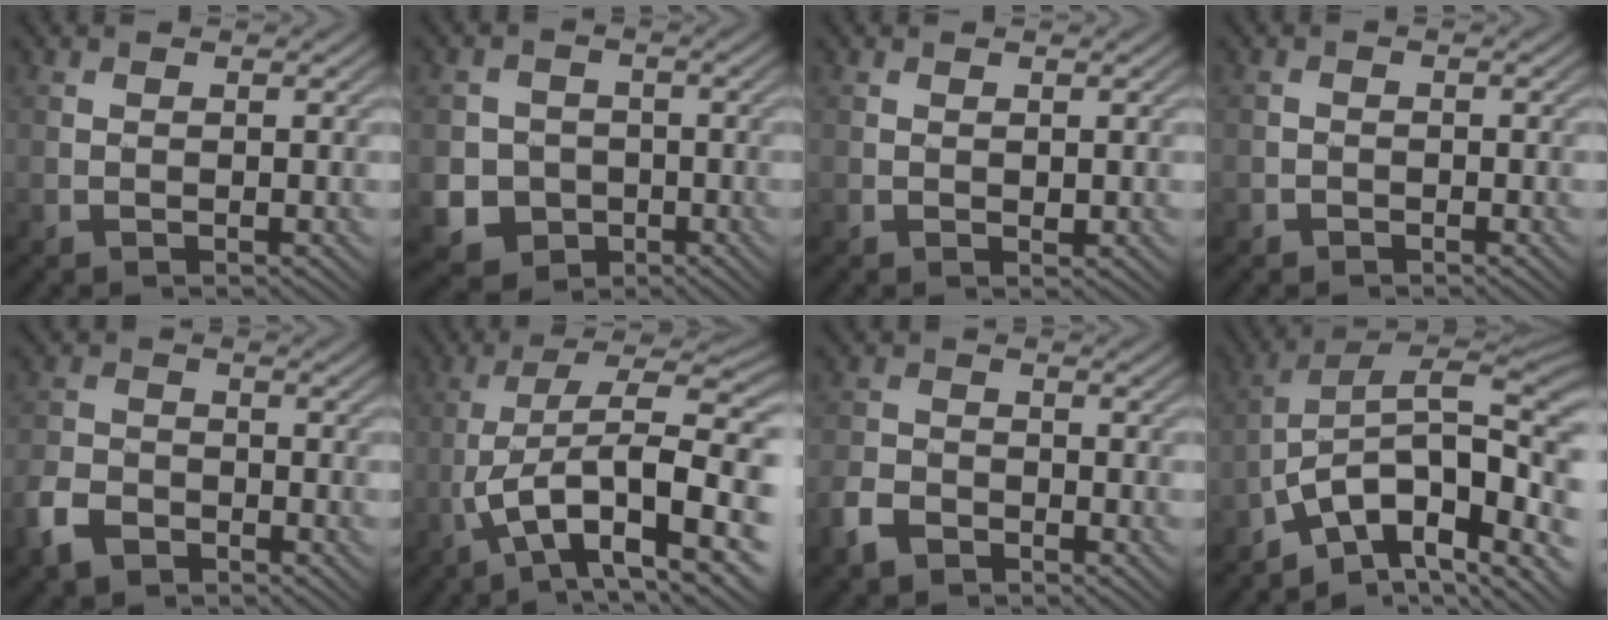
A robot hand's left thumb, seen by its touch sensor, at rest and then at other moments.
{"total": 6.6, "force": [-2.0, 6.1, 1.7], "torque": [-0.053, -0.015, -0.058]}
{"total": 0.6, "force": [0.2, 0.3, 0.4], "torque": [-0.009, -0.004, 0.006]}
{"total": 0.9, "force": [-0.7, 0.6, 0.0], "torque": [0.004, -0.003, -0.015]}
{"total": 5.2, "force": [-3.4, 3.1, 2.2], "torque": [-0.060, -0.008, -0.077]}
{"total": 13.3, "force": [-2.2, 5.3, 12.0], "torque": [-0.213, 0.002, -0.034]}
{"total": 4.1, "force": [-3.0, 2.3, 1.6], "torque": [-0.040, -0.008, -0.072]}
{"total": 12.3, "force": [-6.6, 5.3, 8.9], "torque": [-0.153, -0.001, -0.133]}